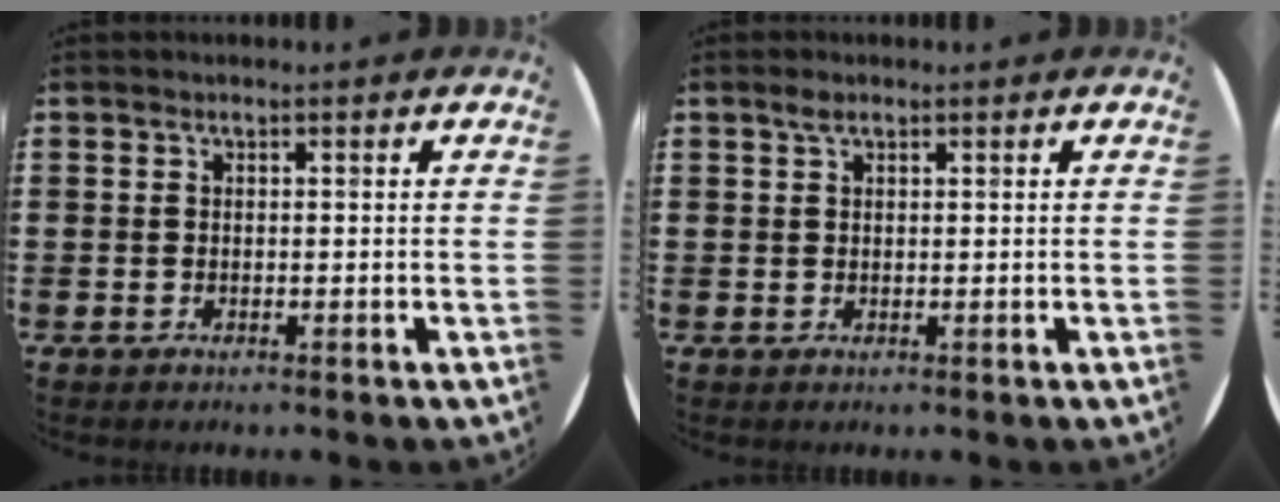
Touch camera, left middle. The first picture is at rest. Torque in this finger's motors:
{"motor_torque": [0.35, -0.09, -0.49, -0.17]}